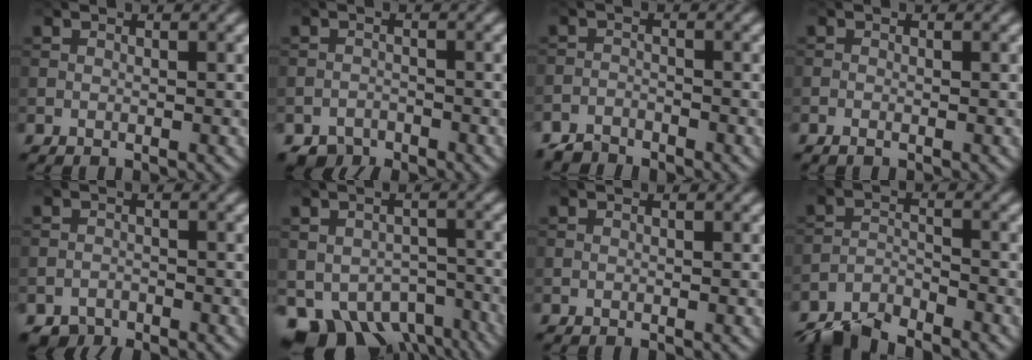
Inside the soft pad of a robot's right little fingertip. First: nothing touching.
{"total": 2.0, "force": [-1.8, 0.8, 0.1], "torque": [0.002, 0.001, -0.036]}
{"total": 2.5, "force": [-2.4, 0.7, 0.2], "torque": [-0.002, -0.003, -0.054]}
{"total": 0.7, "force": [-0.5, 0.2, 0.4], "torque": [-0.010, -0.001, -0.010]}
{"total": 1.6, "force": [-1.5, 0.7, 0.1], "torque": [0.003, 0.001, -0.029]}
{"total": 8.7, "force": [-5.4, 5.4, 4.1], "torque": [-0.066, -0.029, -0.070]}
{"total": 0.0}
{"total": 5.0, "force": [-4.8, 0.9, 1.3], "torque": [-0.028, -0.009, -0.097]}